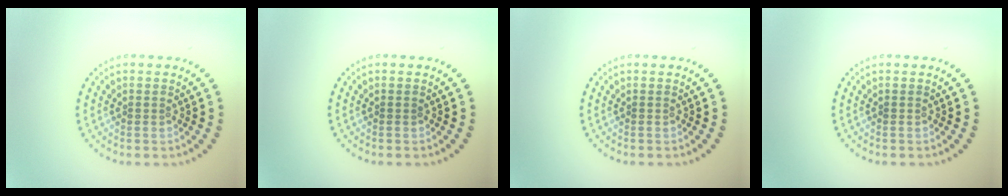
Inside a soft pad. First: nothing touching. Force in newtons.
{"total": 0.0}
{"total": 0.0}
{"total": 0.0}